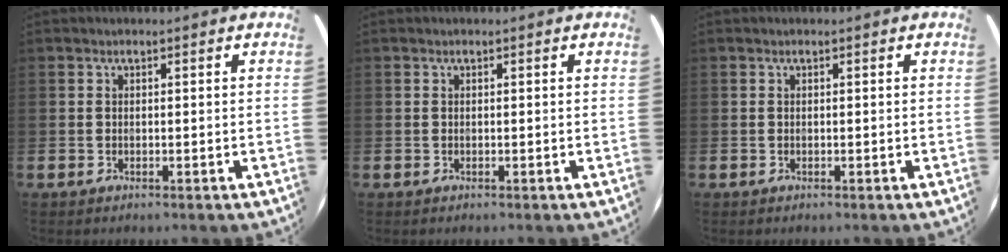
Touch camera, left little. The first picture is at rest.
{"total": 0.0}
{"total": 0.0}